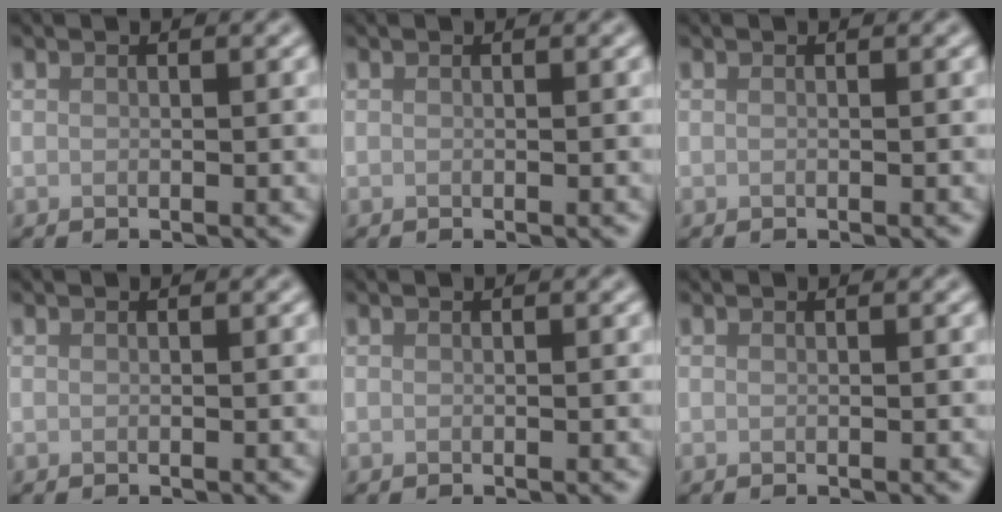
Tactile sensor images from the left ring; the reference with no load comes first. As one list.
[{"total": 0.0}, {"total": 0.0}, {"total": 0.0}, {"total": 0.0}, {"total": 0.0}]